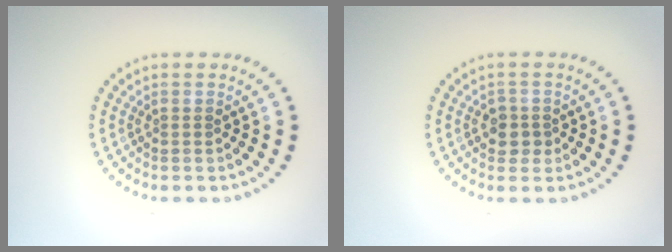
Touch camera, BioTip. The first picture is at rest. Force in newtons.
{"total": 1.7, "press": 1.6, "slide": 0.6}